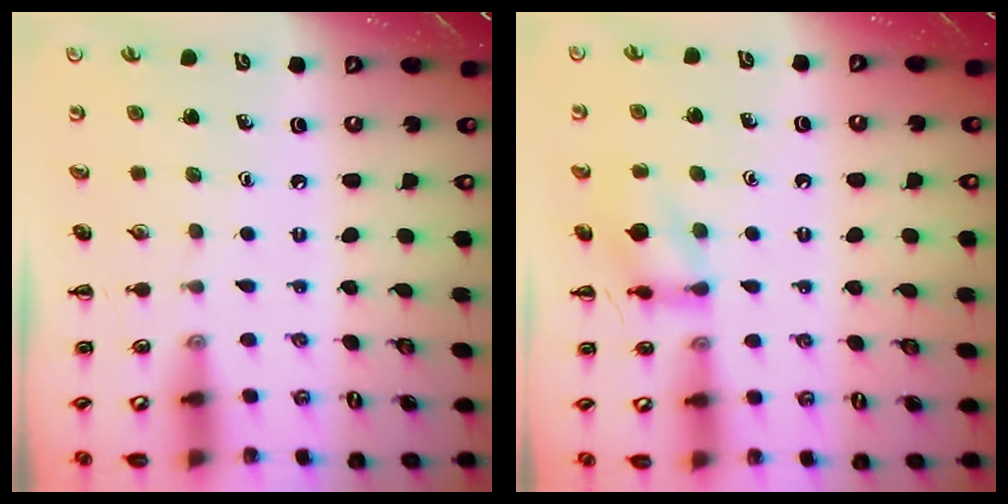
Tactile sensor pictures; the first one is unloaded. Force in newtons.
{"total": 9.7, "press": 9.7, "slide": 0.8}